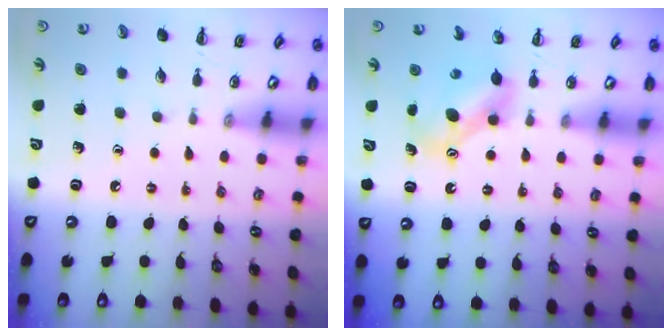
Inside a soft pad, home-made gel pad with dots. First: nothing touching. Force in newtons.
{"total": 7.1, "press": 7.1, "slide": 0.4}